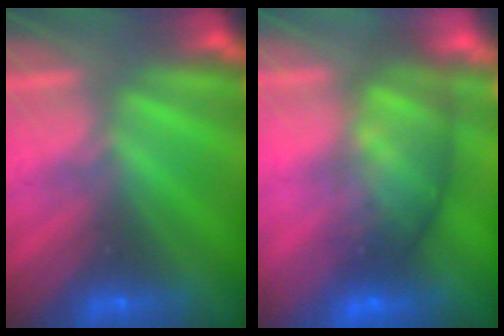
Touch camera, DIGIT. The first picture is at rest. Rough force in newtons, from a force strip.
{"total": 5.9}